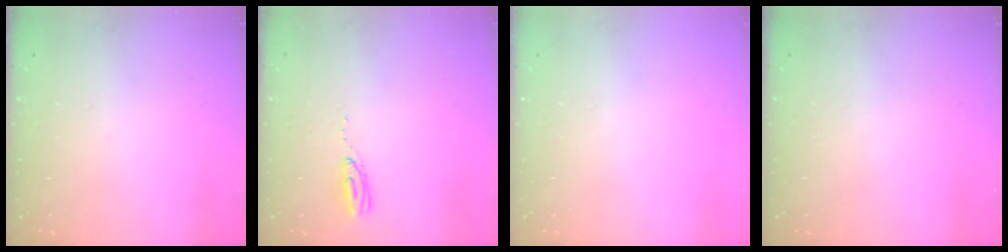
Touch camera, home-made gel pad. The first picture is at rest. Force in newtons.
{"total": 5.0, "press": 5.0, "slide": 0.5}
{"total": 0.0}
{"total": 0.0}